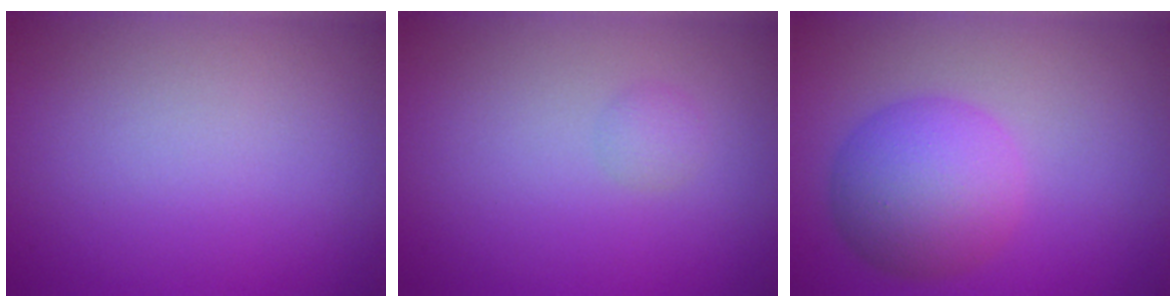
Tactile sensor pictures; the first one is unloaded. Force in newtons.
{"total": 1.0, "press": 1.0, "slide": 0.0}
{"total": 6.1, "press": 6.1, "slide": 0.1}